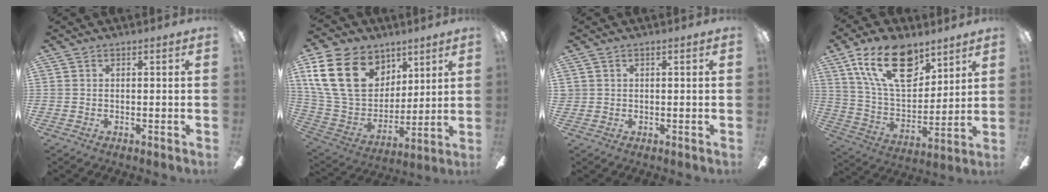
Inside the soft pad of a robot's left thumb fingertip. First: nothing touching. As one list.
[{"total": 23.4, "force": [10.1, 16.6, 13.1], "torque": [-0.277, -0.033, 0.188]}, {"total": 0.7, "force": [0.2, 0.7, 0.0], "torque": [0.000, 0.002, 0.004]}, {"total": 20.9, "force": [11.9, 11.0, 13.2], "torque": [-0.244, -0.050, 0.211]}]